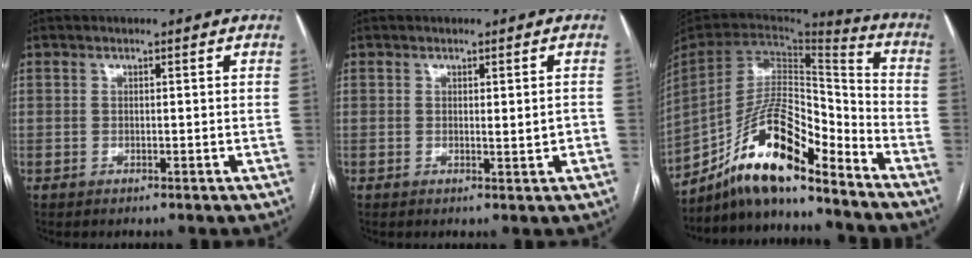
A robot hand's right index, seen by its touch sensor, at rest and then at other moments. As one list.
[{"total": 1.7, "force": [-0.1, 0.3, 1.7], "torque": [-0.024, -0.001, 0.003]}, {"total": 16.4, "force": [-12.5, 3.7, 9.9], "torque": [-0.183, 0.022, -0.226]}]